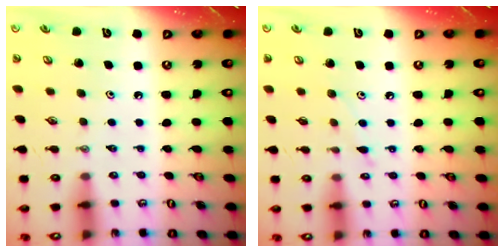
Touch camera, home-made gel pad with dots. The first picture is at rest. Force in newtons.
{"total": 5.8, "press": 5.8, "slide": 0.7}